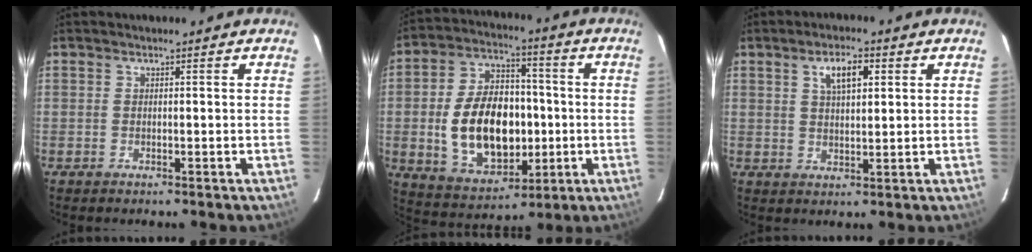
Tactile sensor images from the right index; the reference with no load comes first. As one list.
[{"total": 17.8, "force": [-2.0, 11.4, 13.5], "torque": [-0.271, 0.019, -0.010]}, {"total": 5.6, "force": [2.4, 2.1, 4.6], "torque": [-0.080, 0.010, 0.045]}]